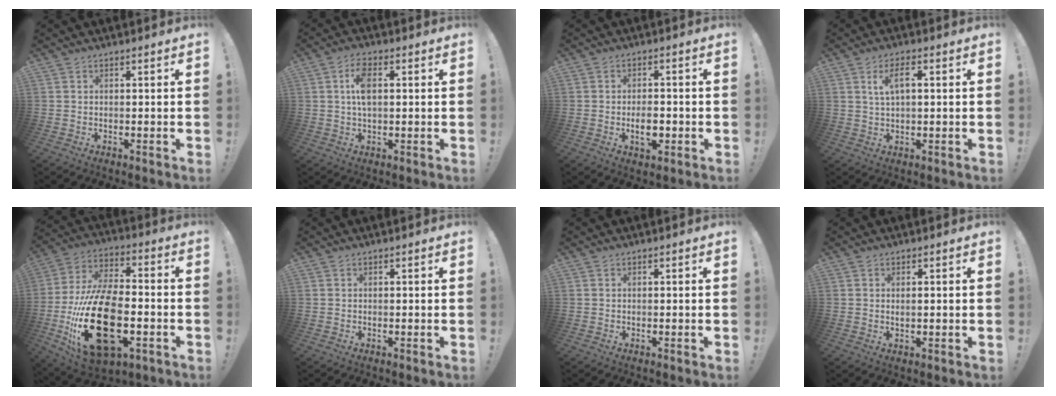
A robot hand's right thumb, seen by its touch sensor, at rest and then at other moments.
{"total": 6.4, "force": [1.1, 3.3, 5.4], "torque": [-0.090, 0.006, 0.018]}
{"total": 5.8, "force": [-1.8, 3.2, 4.5], "torque": [-0.062, 0.003, -0.033]}
{"total": 5.1, "force": [1.5, 1.8, 4.5], "torque": [-0.077, 0.001, 0.022]}
{"total": 28.1, "force": [-7.3, 15.7, 22.1], "torque": [-0.433, 0.039, -0.107]}
{"total": 0.0}
{"total": 0.0}
{"total": 1.0, "force": [0.3, 0.2, 1.0], "torque": [-0.017, -0.001, 0.004]}